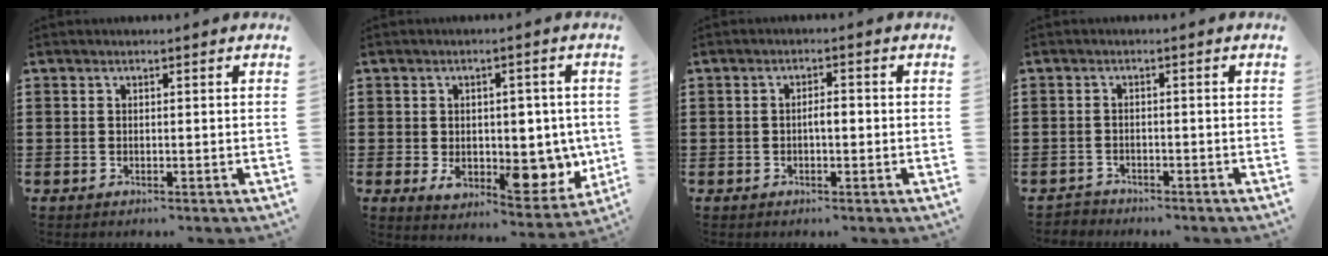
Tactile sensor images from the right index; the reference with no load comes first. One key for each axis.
{"total": 9.1, "fx": -1.1, "fy": 5.8, "fz": 7.0, "tx": -0.083, "ty": -0.003, "tz": -0.010}
{"total": 2.0, "fx": -0.4, "fy": 0.6, "fz": 1.8, "tx": -0.034, "ty": 0.004, "tz": -0.009}
{"total": 1.5, "fx": -1.5, "fy": 0.4, "fz": -0.2, "tx": -0.002, "ty": 0.003, "tz": -0.035}